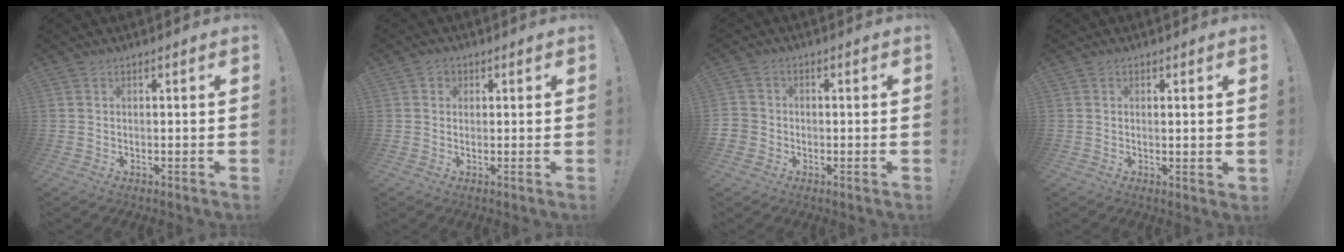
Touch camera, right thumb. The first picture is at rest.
{"total": 2.2, "force": [0.9, 2.0, 0.5], "torque": [-0.007, -0.001, 0.015]}
{"total": 3.5, "force": [-1.0, 3.1, 1.3], "torque": [-0.026, 0.009, -0.020]}
{"total": 1.6, "force": [1.0, 0.4, 1.2], "torque": [-0.010, -0.004, 0.016]}